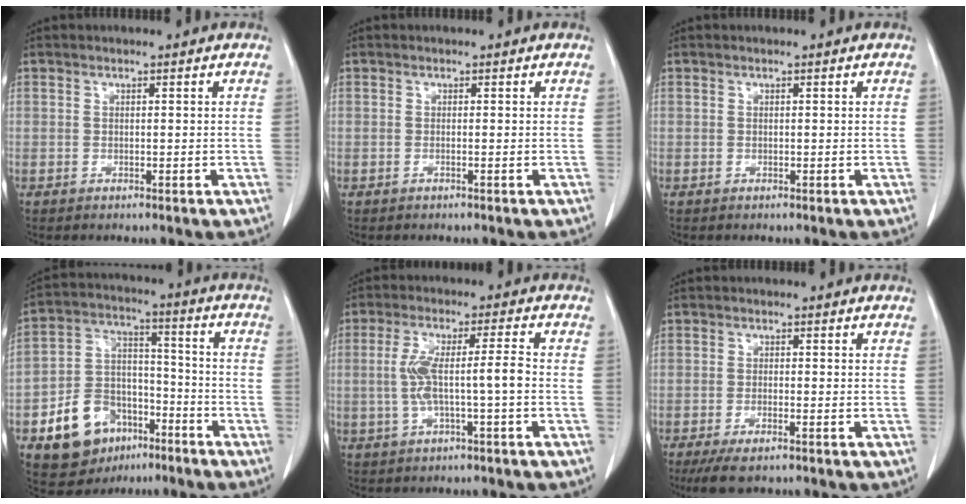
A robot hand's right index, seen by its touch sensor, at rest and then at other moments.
{"total": 0.0}
{"total": 0.0}
{"total": 13.2, "force": [-6.9, 9.2, 6.4], "torque": [-0.124, 0.029, -0.112]}
{"total": 7.0, "force": [-0.9, 0.3, 6.9], "torque": [-0.139, 0.019, -0.013]}
{"total": 4.4, "force": [-3.0, 0.8, 3.1], "torque": [-0.055, -0.011, -0.050]}